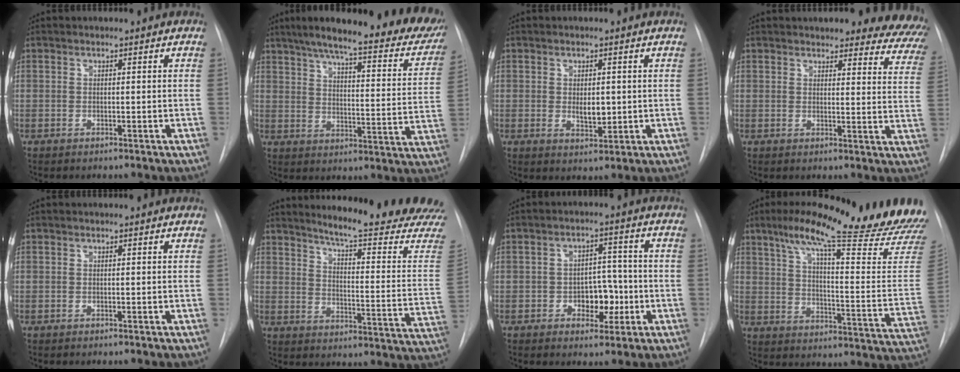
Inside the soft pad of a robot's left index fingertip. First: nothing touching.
{"total": 29.0, "force": [23.3, 5.2, 16.5], "torque": [-0.220, -0.041, 0.286]}
{"total": 3.0, "force": [-0.6, 1.5, 2.5], "torque": [-0.041, -0.012, -0.001]}
{"total": 17.0, "force": [15.5, 4.4, 5.4], "torque": [-0.036, -0.059, 0.146]}
{"total": 0.0}
{"total": 21.7, "force": [19.9, -0.9, 8.6], "torque": [-0.125, -0.128, 0.241]}
{"total": 6.1, "force": [-2.7, 3.6, 4.1], "torque": [-0.052, 0.009, -0.034]}
{"total": 26.1, "force": [21.8, 0.3, 14.4], "torque": [-0.212, -0.073, 0.284]}